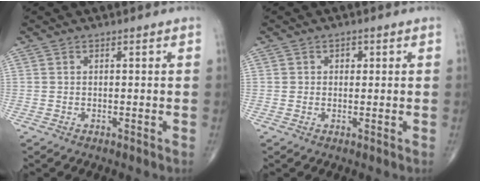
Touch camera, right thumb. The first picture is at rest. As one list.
[{"total": 1.6, "force": [0.4, 1.4, 0.6], "torque": [0.002, 0.001, 0.003]}]